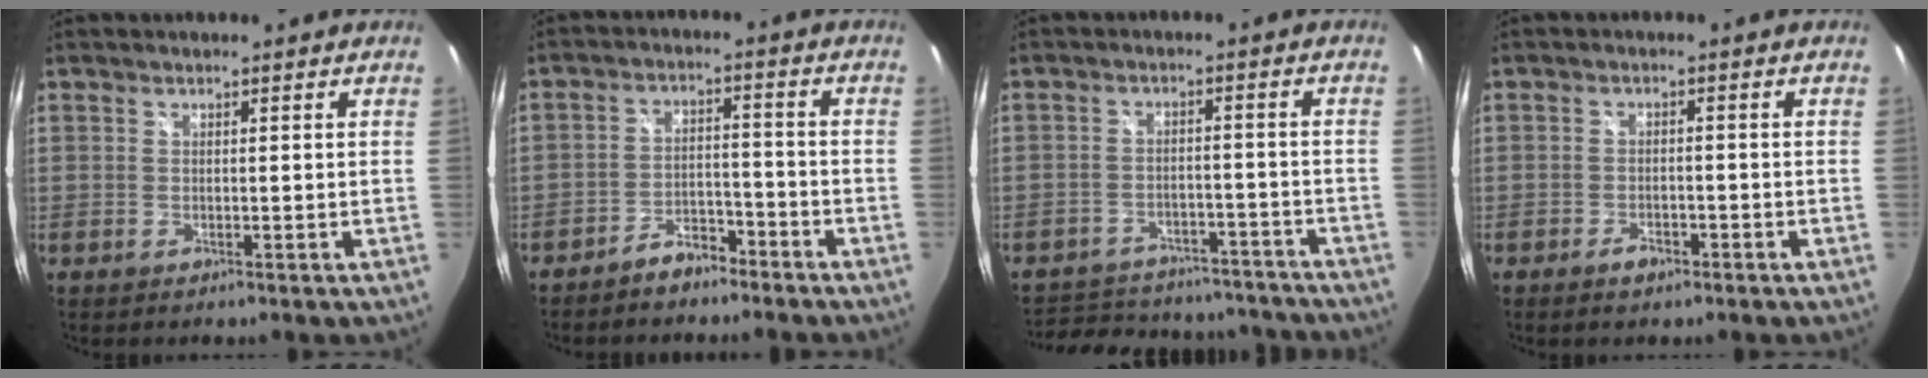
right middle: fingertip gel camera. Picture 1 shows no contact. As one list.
[{"total": 5.3, "force": [-4.6, 2.0, 1.9], "torque": [-0.051, 0.016, -0.071]}, {"total": 23.2, "force": [-19.8, 9.1, 8.0], "torque": [-0.170, 0.026, -0.245]}, {"total": 2.5, "force": [-1.8, 1.3, 1.3], "torque": [-0.028, 0.000, -0.030]}]